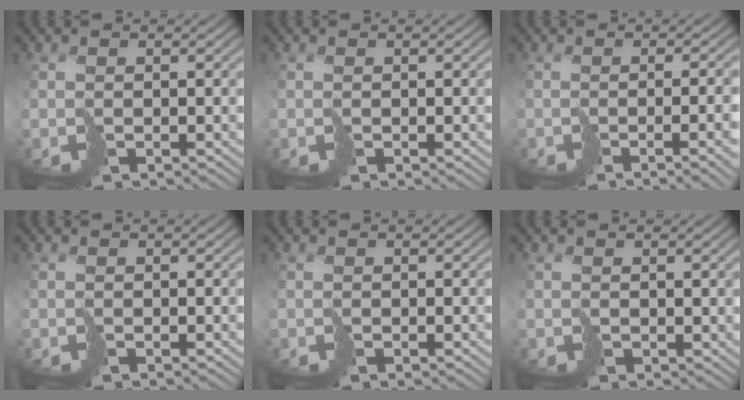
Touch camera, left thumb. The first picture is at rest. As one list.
[{"total": 0.0}, {"total": 7.3, "force": [-2.1, 2.2, 6.6], "torque": [-0.077, -0.010, -0.021]}, {"total": 0.0}, {"total": 0.0}, {"total": 0.8, "force": [0.6, 0.5, 0.1], "torque": [-0.003, -0.002, 0.012]}]